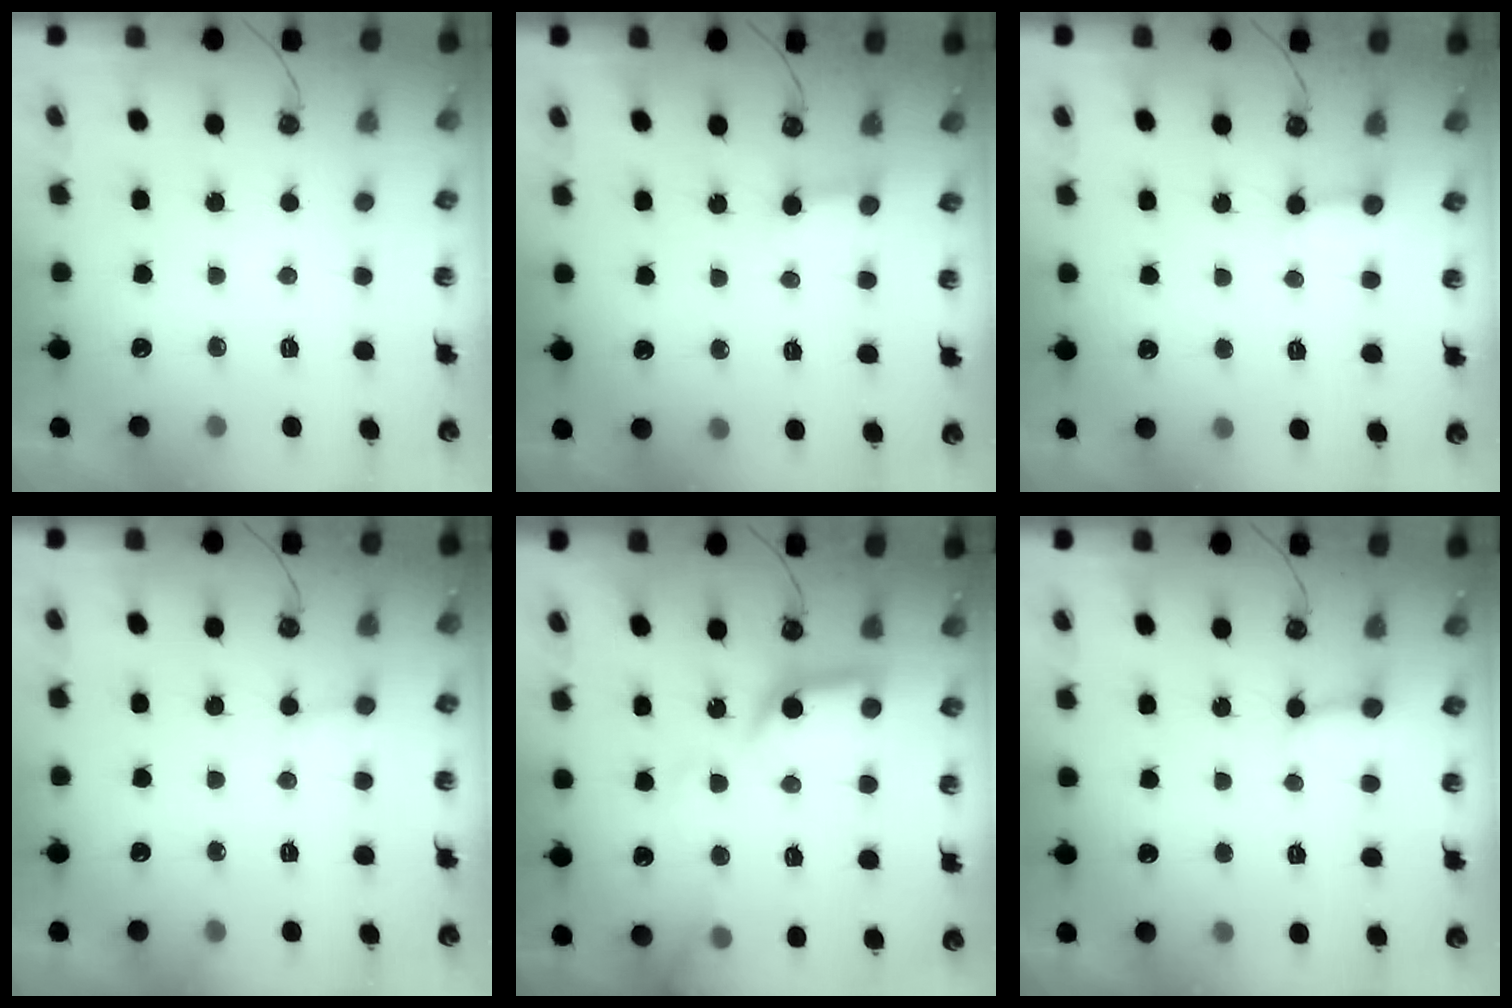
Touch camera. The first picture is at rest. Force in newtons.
{"total": 3.3, "press": 3.3, "slide": 0.4}
{"total": 2.7, "press": 2.7, "slide": 0.5}
{"total": 5.3, "press": 5.3, "slide": 0.3}
{"total": 12.4, "press": 12.4, "slide": 1.2}
{"total": 3.1, "press": 3.1, "slide": 0.7}